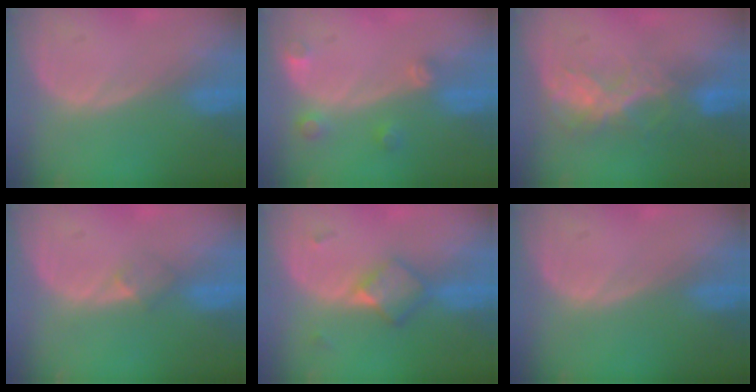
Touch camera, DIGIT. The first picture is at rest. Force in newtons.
{"total": 3.3, "press": 3.0, "slide": 1.2}
{"total": 6.8, "press": 5.8, "slide": 3.4}
{"total": 2.0, "press": 1.6, "slide": 1.1}
{"total": 4.8, "press": 4.2, "slide": 2.2}
{"total": 0.0}